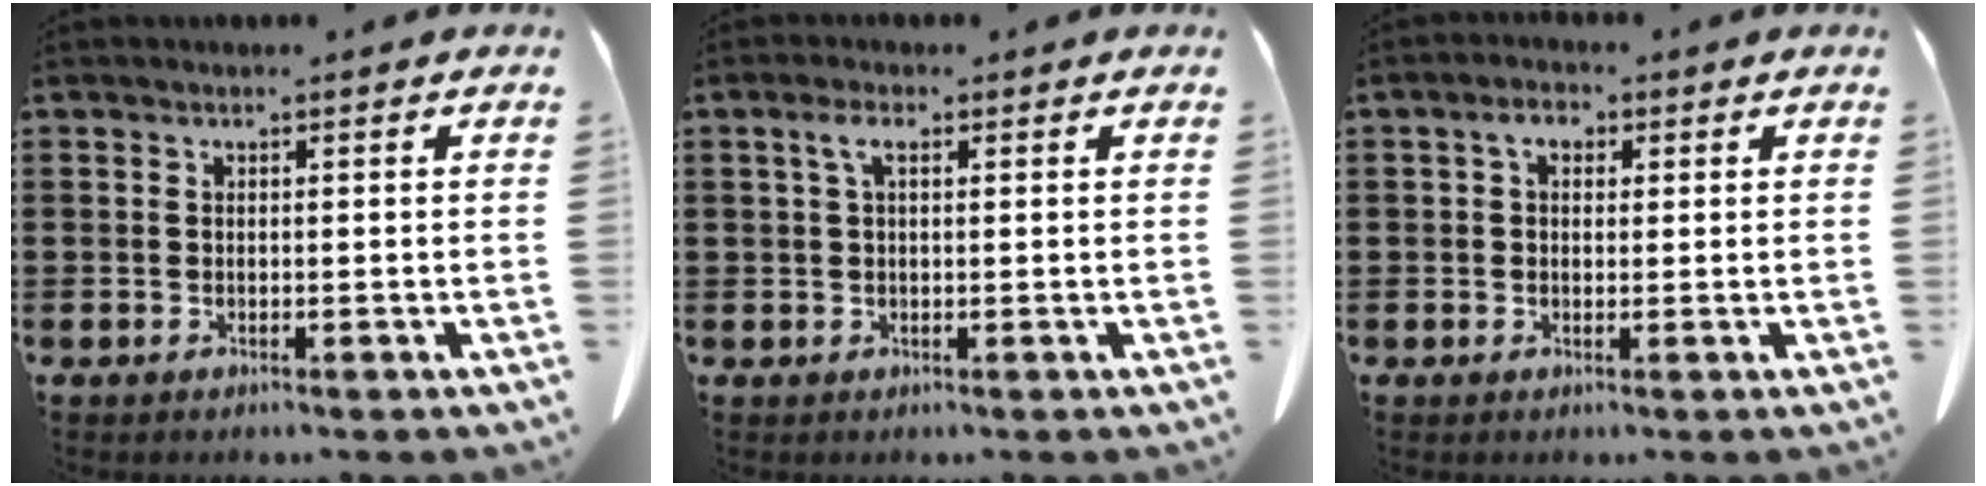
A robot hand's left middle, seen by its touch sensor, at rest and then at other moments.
{"total": 2.9, "force": [1.0, 1.0, 2.5], "torque": [-0.056, 0.005, 0.017]}
{"total": 2.7, "force": [1.0, 1.7, 1.8], "torque": [-0.042, 0.008, 0.017]}